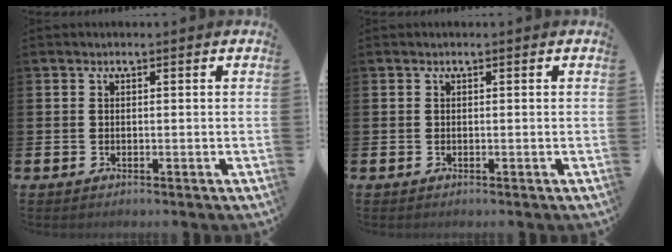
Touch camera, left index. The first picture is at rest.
{"total": 0.0}